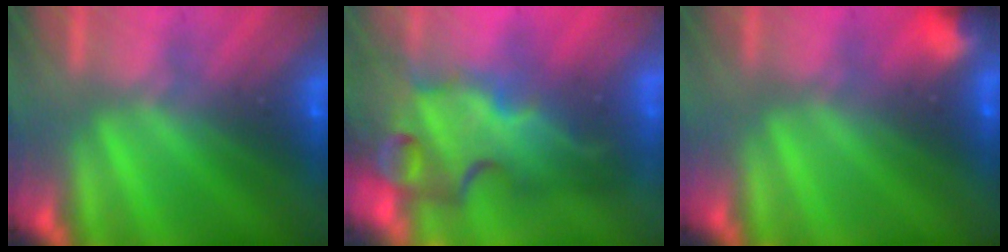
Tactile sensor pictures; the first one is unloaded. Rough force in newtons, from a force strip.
{"total": 5.7}
{"total": 2.8}